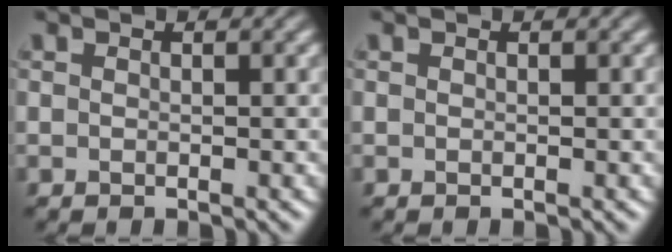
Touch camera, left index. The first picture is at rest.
{"total": 0.0}